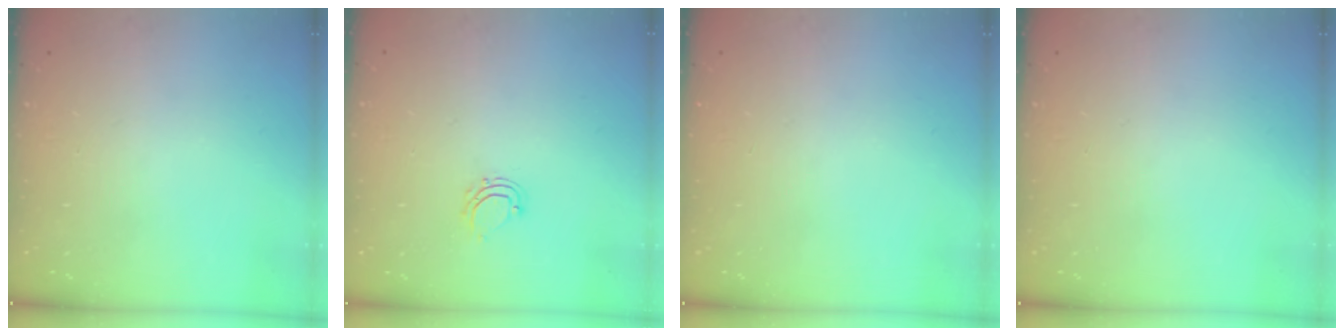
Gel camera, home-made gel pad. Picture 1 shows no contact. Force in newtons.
{"total": 4.5, "press": 4.4, "slide": 0.6}
{"total": 0.0}
{"total": 0.0}